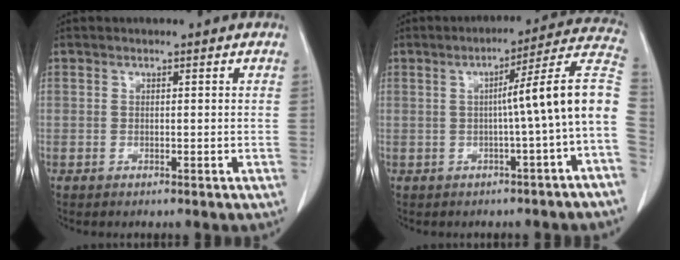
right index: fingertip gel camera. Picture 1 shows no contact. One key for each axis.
{"total": 11.4, "fx": -1.4, "fy": -1.7, "fz": 11.2, "tx": -0.140, "ty": 0.028, "tz": -0.026}